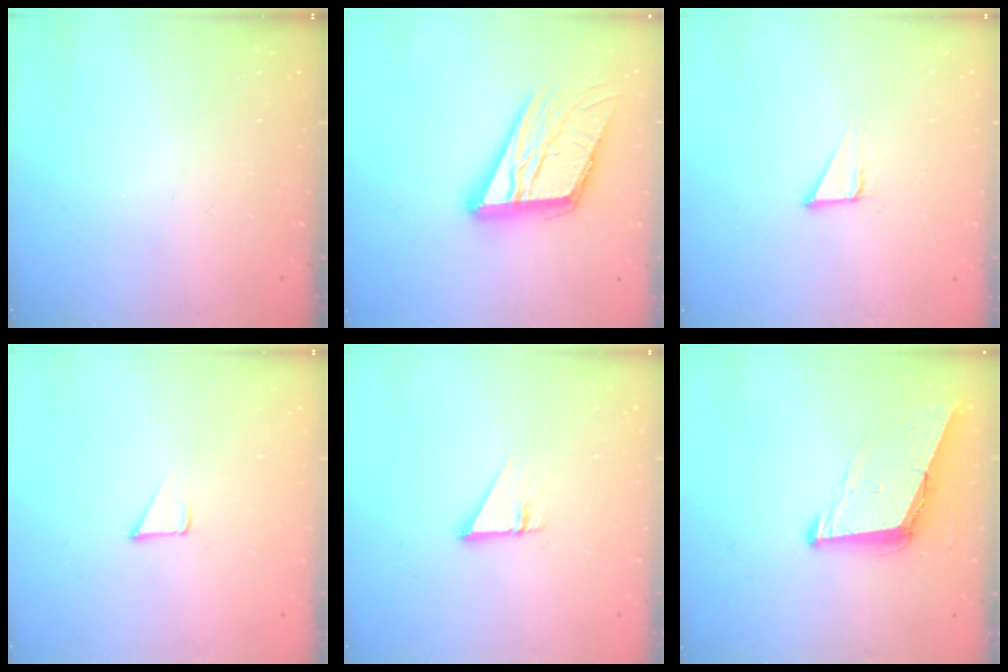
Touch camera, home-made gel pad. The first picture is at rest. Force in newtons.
{"total": 19.1, "press": 18.9, "slide": 2.6}
{"total": 3.2, "press": 3.2, "slide": 0.2}
{"total": 2.8, "press": 2.8, "slide": 0.2}
{"total": 2.7, "press": 2.7, "slide": 0.1}
{"total": 8.6, "press": 7.7, "slide": 3.8}